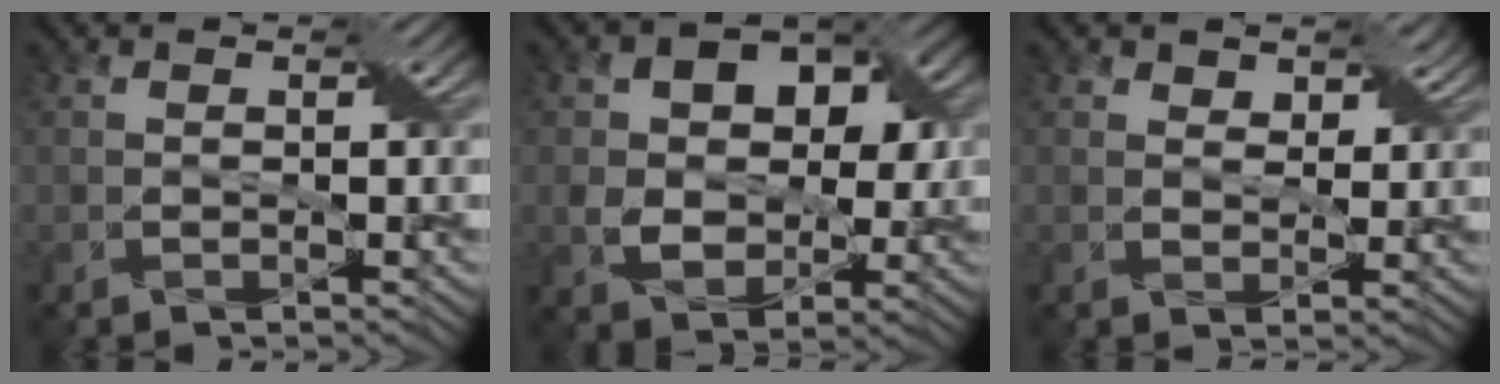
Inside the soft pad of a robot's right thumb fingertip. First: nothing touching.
{"total": 10.4, "force": [1.6, 7.7, 6.7], "torque": [-0.112, 0.000, 0.018]}
{"total": 4.0, "force": [2.5, 2.4, 2.0], "torque": [-0.042, -0.005, 0.038]}